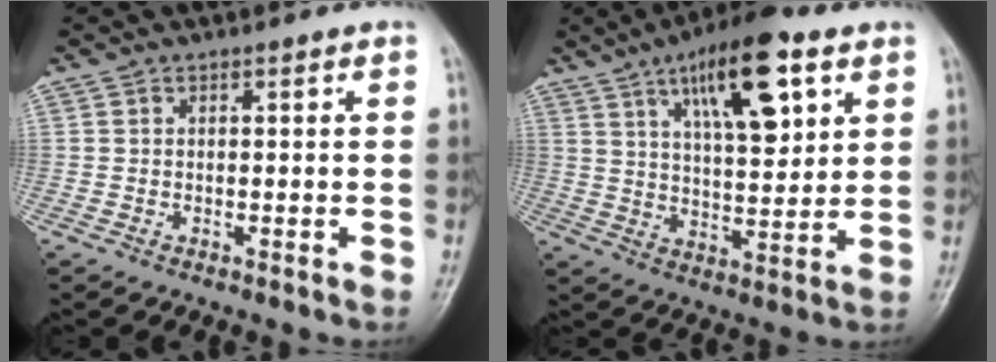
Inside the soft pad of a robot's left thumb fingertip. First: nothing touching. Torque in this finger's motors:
{"motor_torque": [0.61, 0.70, 1.40, -1.39, 0.25]}